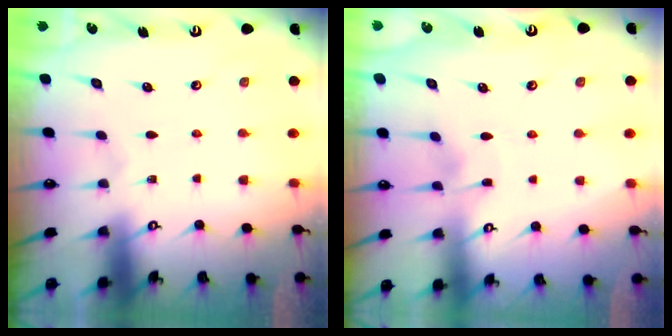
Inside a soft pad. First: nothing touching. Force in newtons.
{"total": 3.0, "press": 2.9, "slide": 0.4}